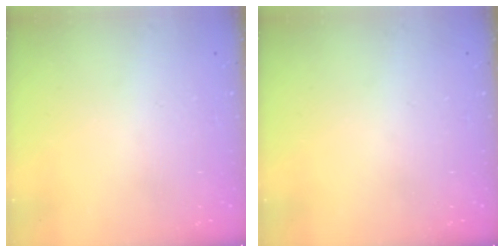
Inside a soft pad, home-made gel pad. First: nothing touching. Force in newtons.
{"total": 0.0}